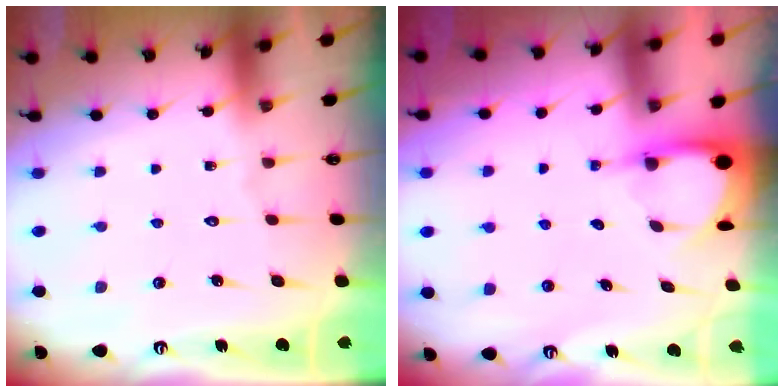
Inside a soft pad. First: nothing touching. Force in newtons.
{"total": 3.5, "press": 3.5, "slide": 0.2}